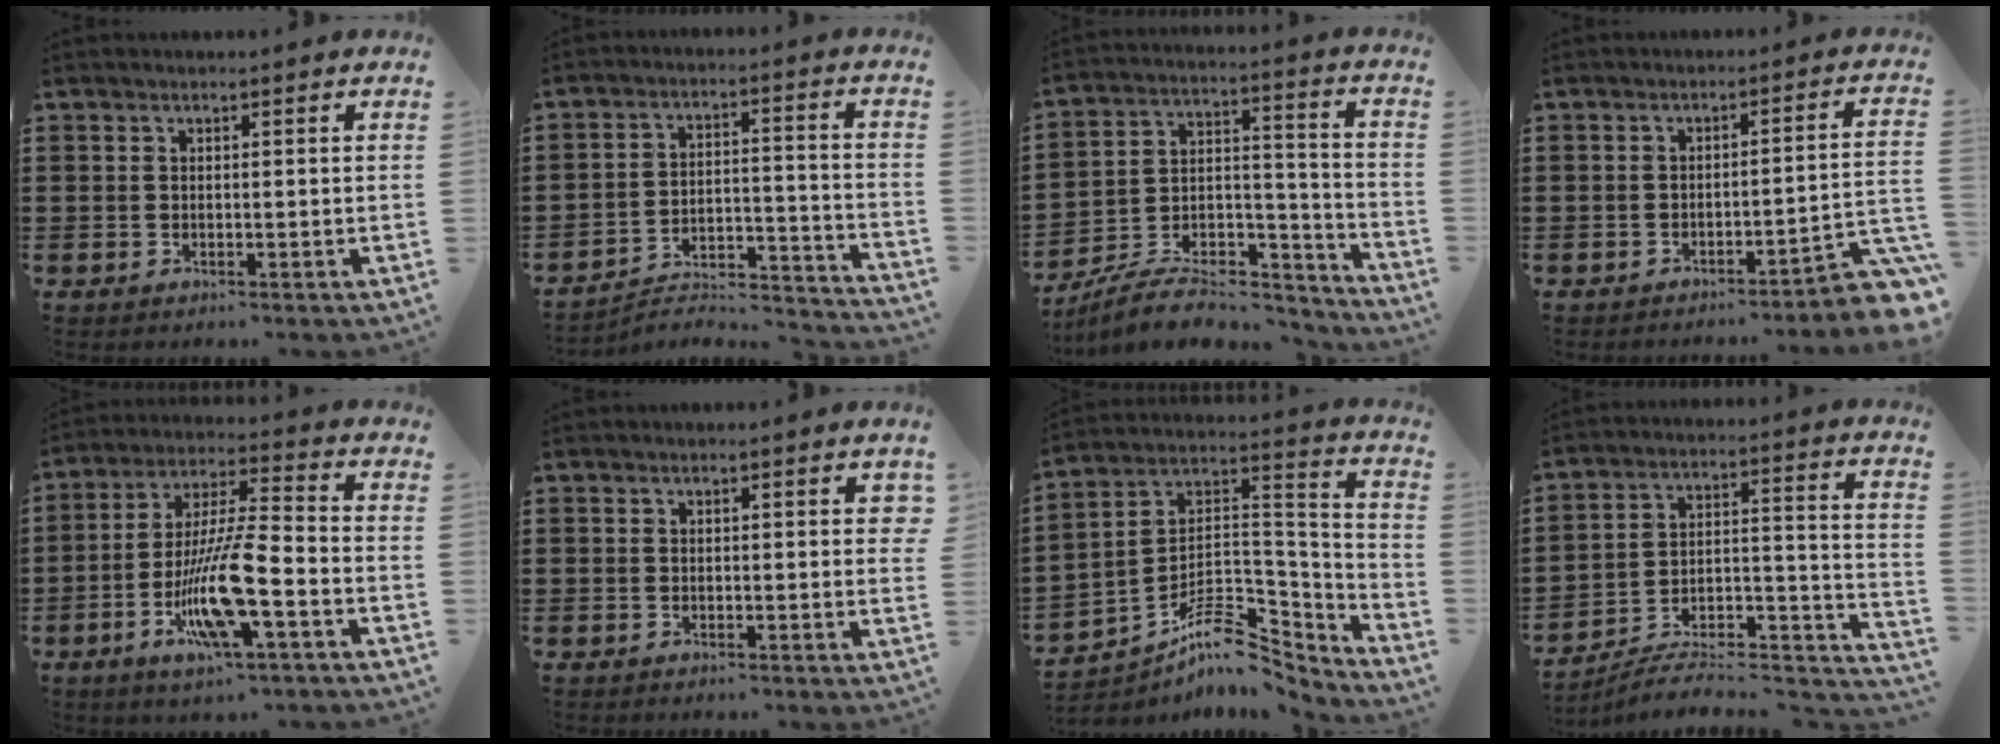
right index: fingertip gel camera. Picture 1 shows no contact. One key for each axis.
{"total": 3.3, "fx": -3.2, "fy": 0.5, "fz": 0.9, "tx": -0.025, "ty": -0.012, "tz": -0.073}
{"total": 7.7, "fx": -6.6, "fy": 2.6, "fz": 3.0, "tx": -0.044, "ty": 0.017, "tz": -0.123}
{"total": 3.8, "fx": -3.1, "fy": -0.1, "fz": 2.1, "tx": -0.040, "ty": -0.017, "tz": -0.065}
{"total": 12.3, "fx": -4.6, "fy": 2.4, "fz": 11.1, "tx": -0.226, "ty": -0.008, "tz": -0.087}
{"total": 1.1, "fx": 0.4, "fy": 0.4, "fz": 0.9, "tx": -0.010, "ty": 0.001, "tz": 0.004}
{"total": 8.1, "fx": -5.8, "fy": 4.0, "fz": 4.1, "tx": -0.077, "ty": 0.002, "tz": -0.109}
{"total": 6.8, "fx": -6.3, "fy": 1.2, "fz": 2.4, "tx": -0.028, "ty": -0.003, "tz": -0.123}